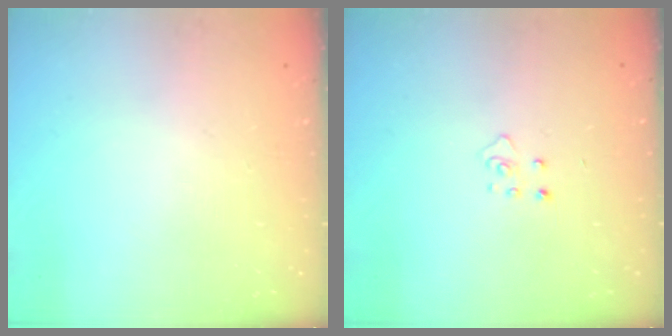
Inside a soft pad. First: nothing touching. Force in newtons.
{"total": 3.7, "press": 3.6, "slide": 0.3}